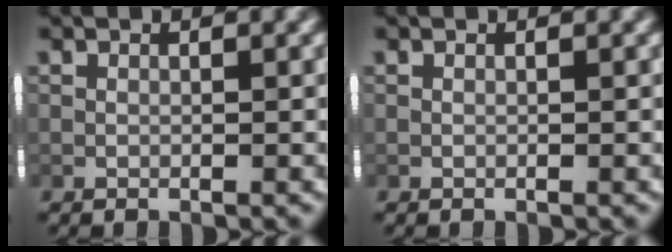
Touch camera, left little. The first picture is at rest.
{"total": 0.0}